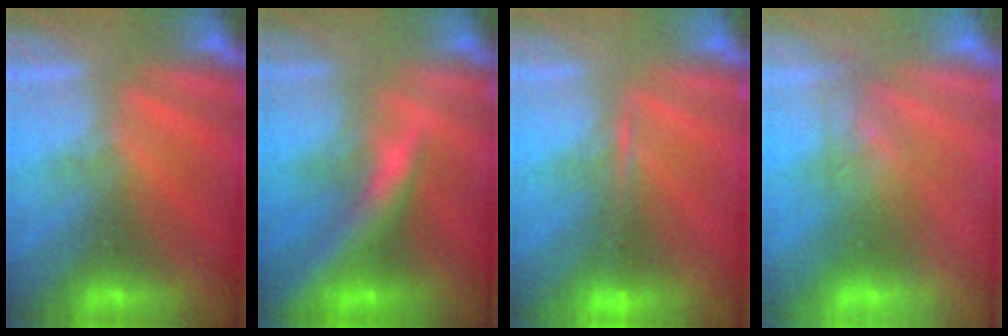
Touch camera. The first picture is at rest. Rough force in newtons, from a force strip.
{"total": 7.3}
{"total": 1.3}
{"total": 2.8}